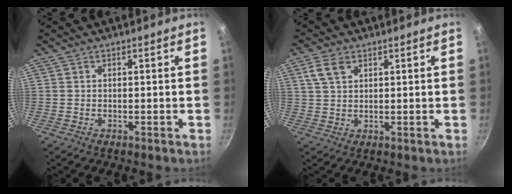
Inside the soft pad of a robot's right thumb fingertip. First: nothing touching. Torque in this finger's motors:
{"motor_torque": [0.61, 3.03, 0.90, 0.01, 0.52]}